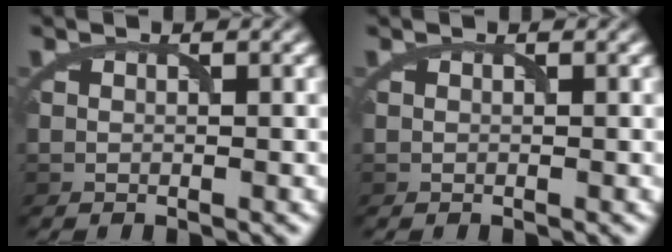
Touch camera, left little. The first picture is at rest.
{"total": 0.0}